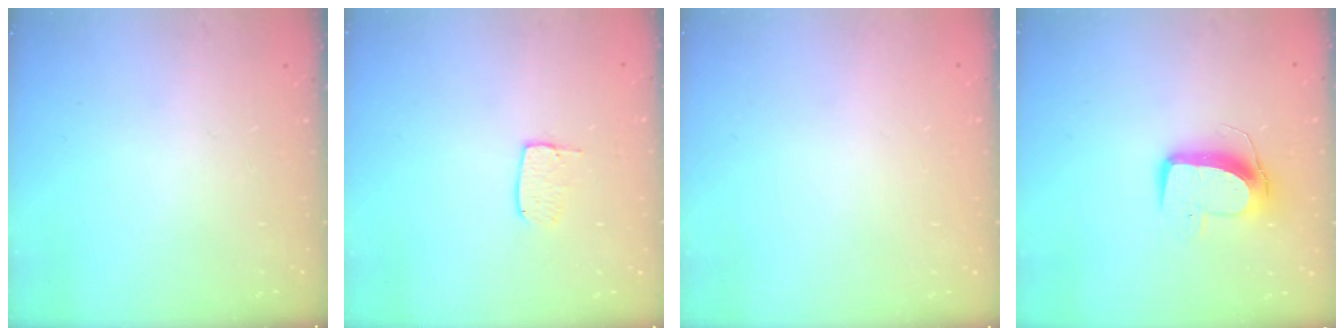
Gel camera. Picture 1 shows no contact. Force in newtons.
{"total": 5.5, "press": 5.5, "slide": 0.4}
{"total": 0.0}
{"total": 10.1, "press": 10.1, "slide": 0.6}